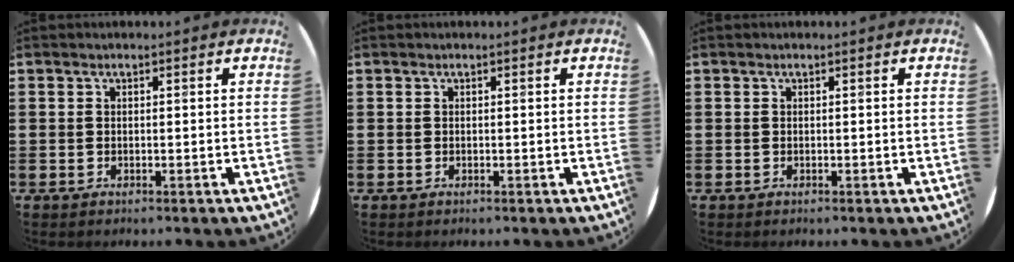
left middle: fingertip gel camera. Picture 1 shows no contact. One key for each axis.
{"total": 0.0}
{"total": 0.0}